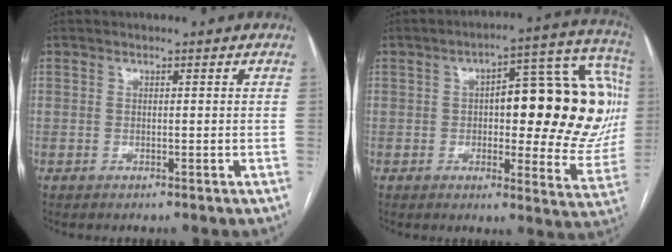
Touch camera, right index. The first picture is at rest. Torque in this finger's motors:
{"motor_torque": [1.03, -0.42, 0.38, 0.07]}